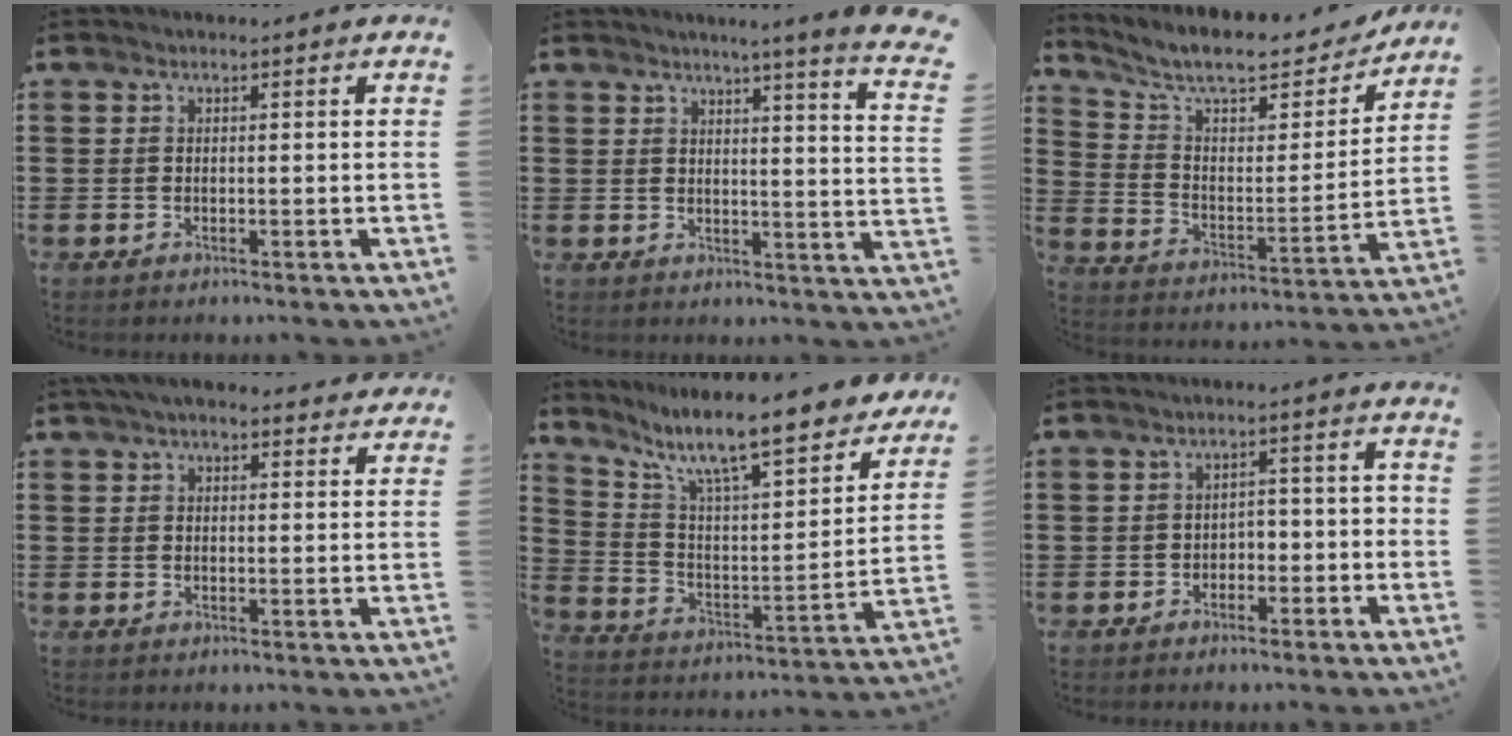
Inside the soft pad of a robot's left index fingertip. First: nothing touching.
{"total": 4.1, "force": [3.2, -1.5, 2.0], "torque": [-0.046, -0.034, 0.047]}
{"total": 9.8, "force": [8.3, 2.0, 4.8], "torque": [-0.120, -0.050, 0.140]}
{"total": 4.1, "force": [3.6, 1.1, 1.6], "torque": [-0.041, -0.001, 0.068]}
{"total": 10.1, "force": [8.2, 1.1, 5.8], "torque": [-0.130, -0.066, 0.130]}
{"total": 2.9, "force": [-2.3, 1.5, 0.9], "torque": [-0.022, 0.006, -0.051]}